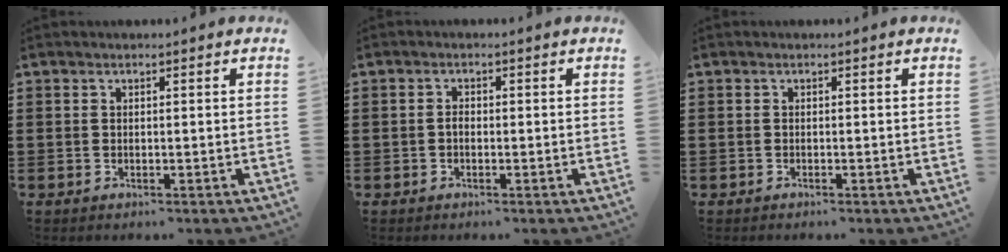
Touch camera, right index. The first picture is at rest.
{"total": 1.2, "force": [-0.2, 0.7, 0.9], "torque": [-0.017, 0.002, -0.005]}
{"total": 0.0}